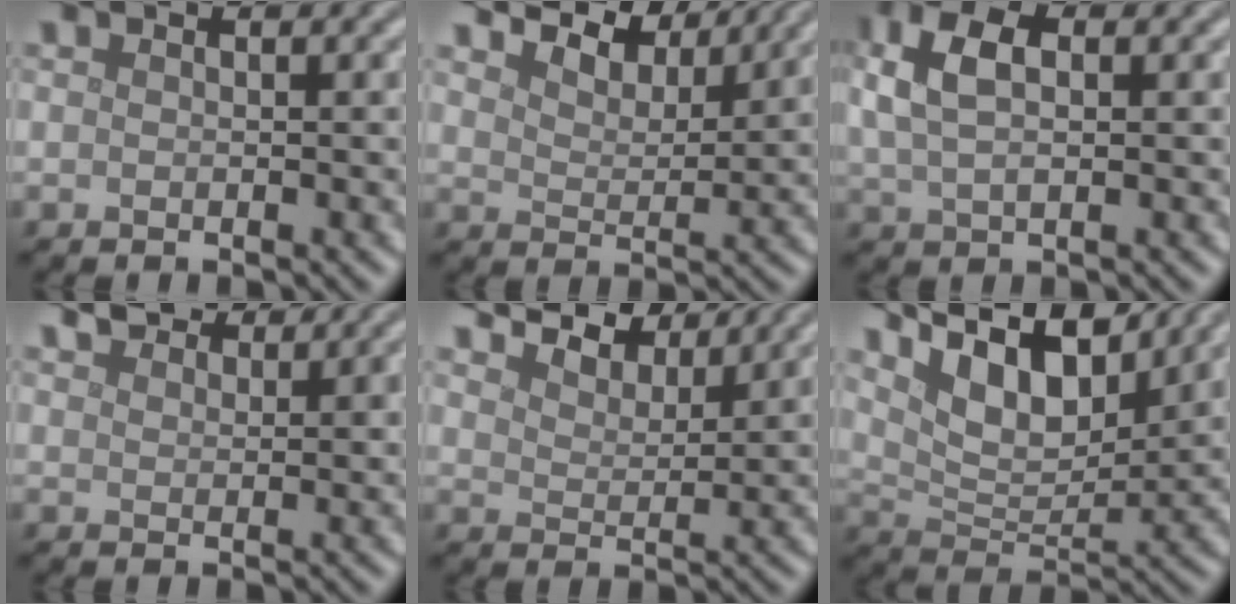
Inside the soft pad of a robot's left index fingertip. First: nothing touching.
{"total": 6.6, "force": [5.8, 1.9, 2.6], "torque": [-0.055, 0.000, 0.084]}
{"total": 5.0, "force": [1.5, 2.8, 3.9], "torque": [-0.082, 0.010, 0.023]}
{"total": 3.0, "force": [2.7, 1.1, 0.9], "torque": [-0.021, 0.008, 0.042]}
{"total": 6.8, "force": [6.0, 2.0, 2.5], "torque": [-0.054, 0.001, 0.091]}
{"total": 10.3, "force": [7.0, 3.7, 6.6], "torque": [-0.124, 0.013, 0.105]}